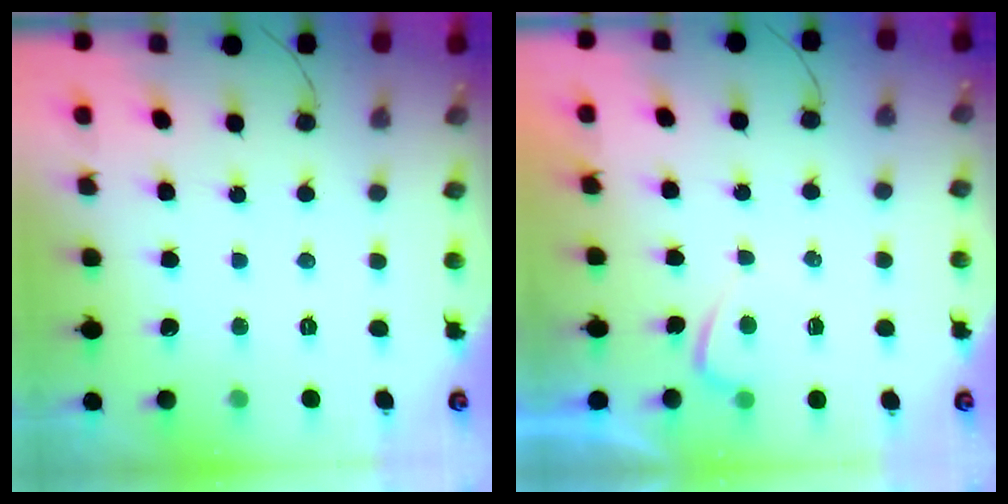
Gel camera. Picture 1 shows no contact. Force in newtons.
{"total": 0.8, "press": 0.6, "slide": 0.5}